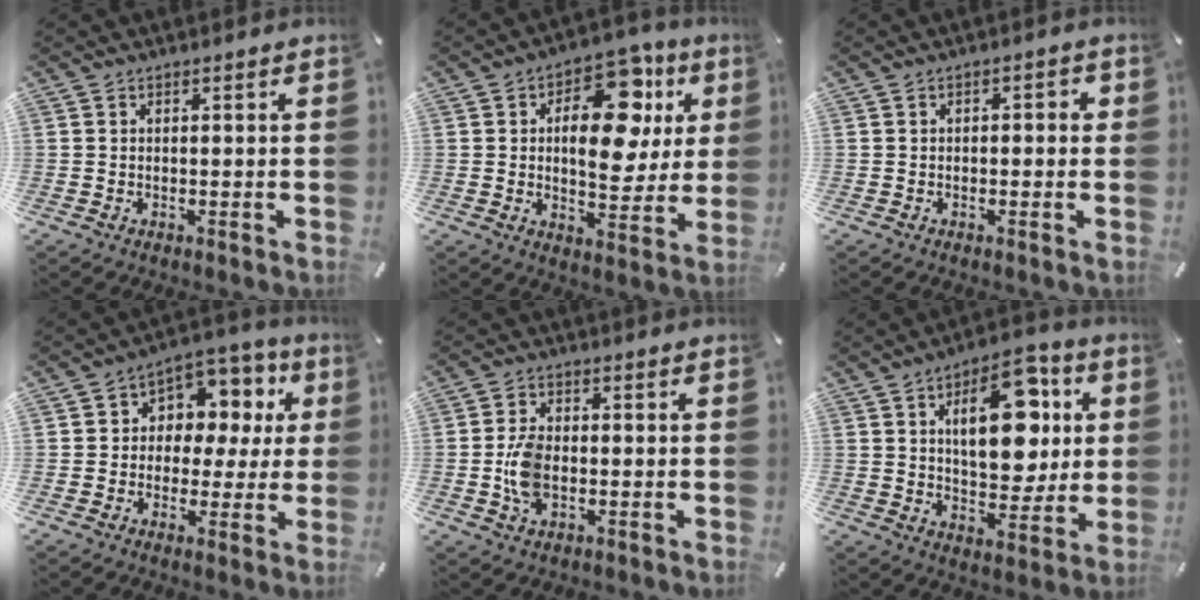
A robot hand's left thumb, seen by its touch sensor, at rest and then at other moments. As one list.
[{"total": 17.6, "force": [6.0, 10.2, 13.0], "torque": [-0.165, -0.030, 0.097]}, {"total": 1.6, "force": [-0.6, 1.0, 1.1], "torque": [-0.018, 0.008, -0.014]}, {"total": 8.7, "force": [2.1, 7.5, 3.9], "torque": [-0.055, -0.020, 0.038]}, {"total": 6.6, "force": [-1.1, 4.3, 4.9], "torque": [-0.111, 0.001, -0.022]}, {"total": 18.4, "force": [5.5, 10.5, 14.1], "torque": [-0.200, -0.007, 0.089]}]